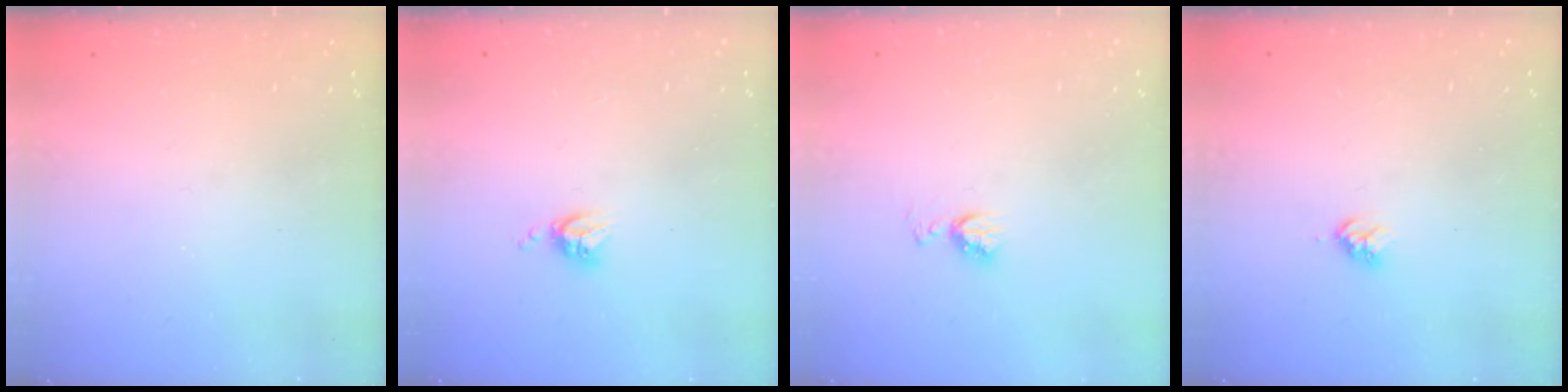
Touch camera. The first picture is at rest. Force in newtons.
{"total": 4.3, "press": 4.2, "slide": 0.6}
{"total": 4.8, "press": 4.7, "slide": 0.5}
{"total": 2.9, "press": 2.9, "slide": 0.4}